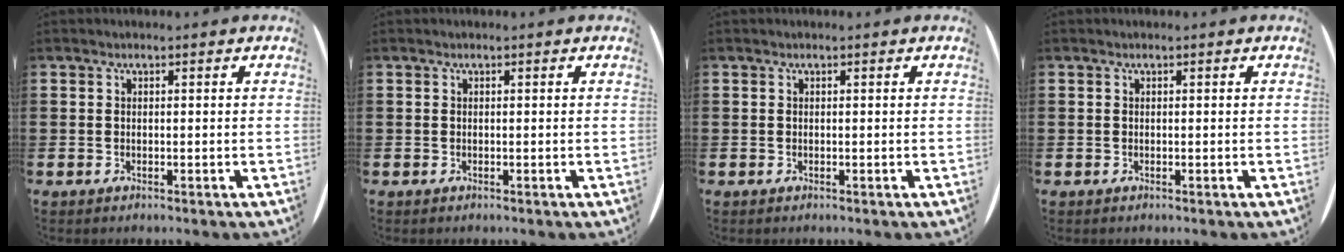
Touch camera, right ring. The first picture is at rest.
{"total": 0.0}
{"total": 0.0}
{"total": 0.0}